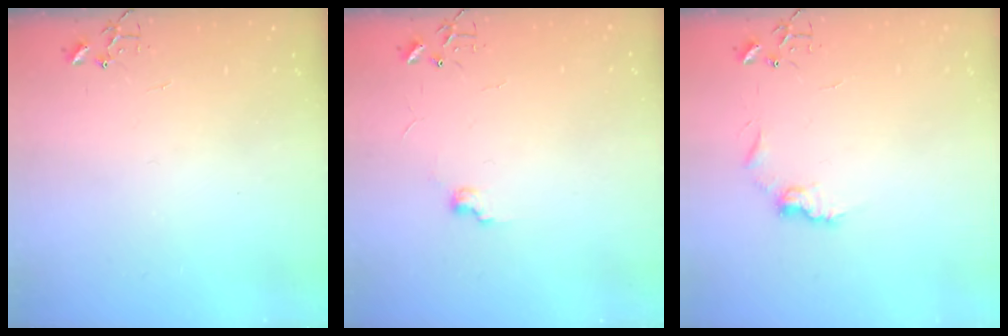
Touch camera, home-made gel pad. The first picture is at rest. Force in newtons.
{"total": 5.9, "press": 5.9, "slide": 0.7}
{"total": 7.8, "press": 7.8, "slide": 0.4}